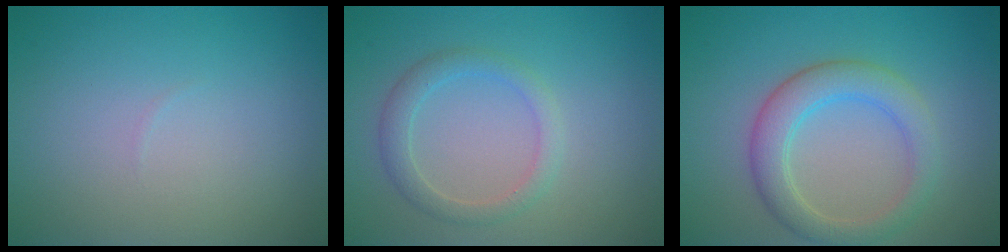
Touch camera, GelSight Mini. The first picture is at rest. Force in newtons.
{"total": 2.3, "press": 2.3, "slide": 0.1}
{"total": 4.1, "press": 4.1, "slide": 0.4}